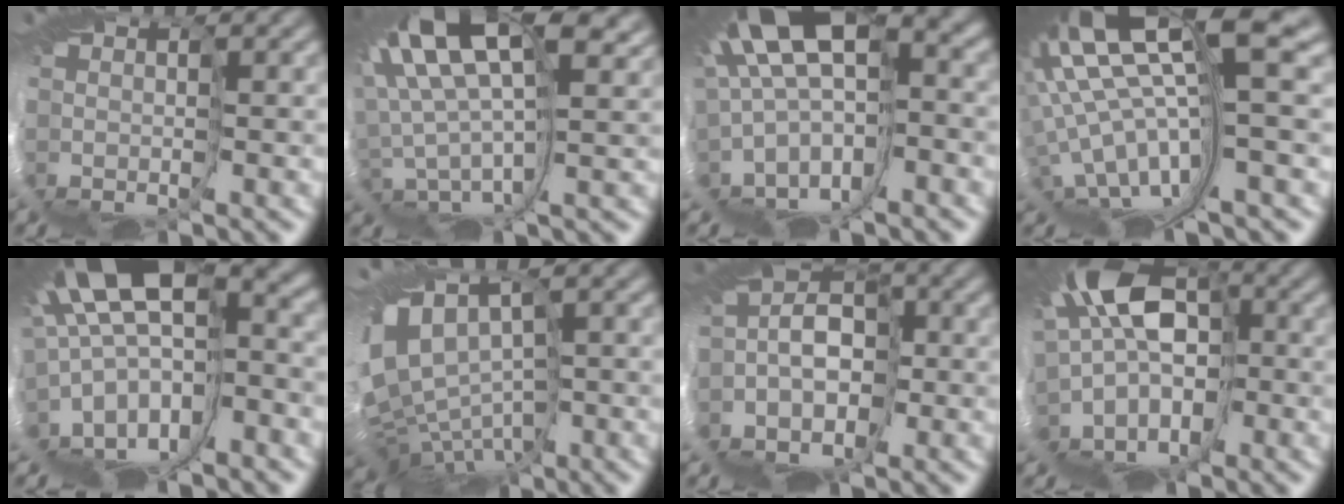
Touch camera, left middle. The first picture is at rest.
{"total": 10.5, "force": [5.8, 2.5, 8.4], "torque": [-0.219, 0.012, 0.114]}
{"total": 9.5, "force": [-0.1, 3.0, 9.0], "torque": [-0.186, 0.009, 0.026]}
{"total": 11.5, "force": [3.1, 0.5, 11.1], "torque": [-0.243, 0.002, 0.078]}
{"total": 10.3, "force": [-2.3, 2.9, 9.6], "torque": [-0.195, -0.008, -0.010]}
{"total": 6.6, "force": [-2.9, 2.8, 5.2], "torque": [-0.128, 0.002, -0.023]}
{"total": 4.2, "force": [-1.9, 3.0, 2.2], "torque": [-0.051, 0.023, -0.056]}
{"total": 8.5, "force": [-0.6, 4.8, 7.0], "torque": [-0.160, 0.008, -0.008]}